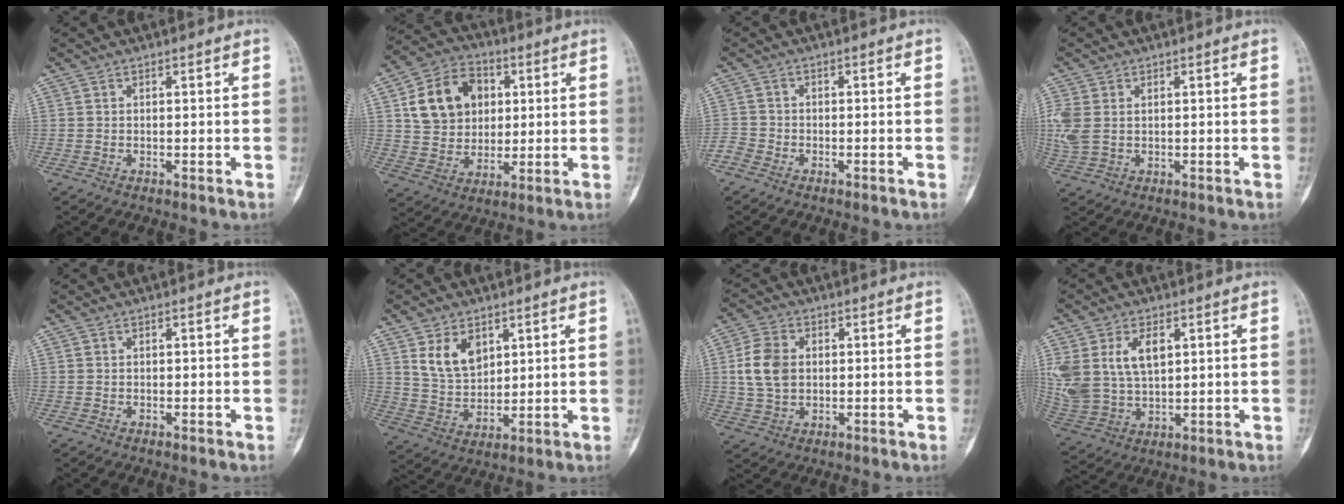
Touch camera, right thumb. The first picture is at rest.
{"total": 14.4, "force": [3.7, 11.4, 7.9], "torque": [-0.104, 0.002, 0.065]}
{"total": 2.6, "force": [-2.0, 1.6, 0.6], "torque": [-0.010, 0.009, -0.043]}
{"total": 6.1, "force": [0.9, 4.2, 4.3], "torque": [-0.122, 0.007, 0.025]}
{"total": 0.0}
{"total": 8.6, "force": [4.0, 5.7, 5.2], "torque": [-0.071, -0.026, 0.085]}
{"total": 8.5, "force": [0.9, 6.1, 5.8], "torque": [-0.106, 0.004, 0.018]}
{"total": 13.7, "force": [4.1, 8.6, 9.9], "torque": [-0.205, -0.004, 0.093]}